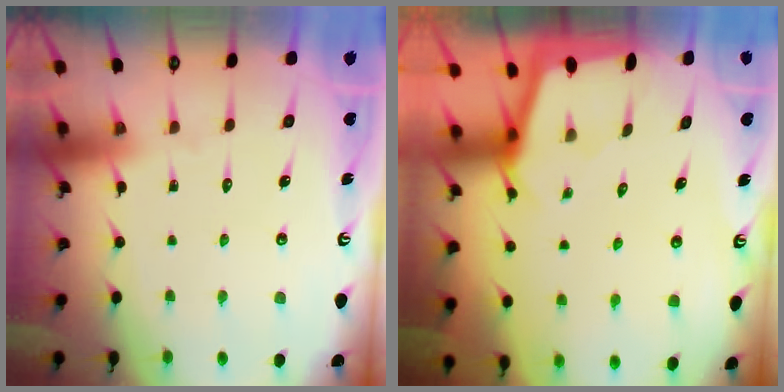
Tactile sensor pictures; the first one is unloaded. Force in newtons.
{"total": 2.1, "press": 2.1, "slide": 0.3}